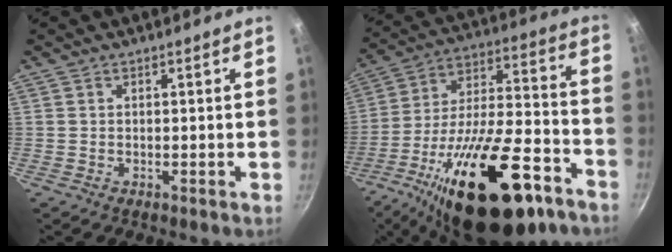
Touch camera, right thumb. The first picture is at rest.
{"total": 30.5, "force": [-16.5, 12.4, 22.5], "torque": [-0.347, 0.072, -0.254]}